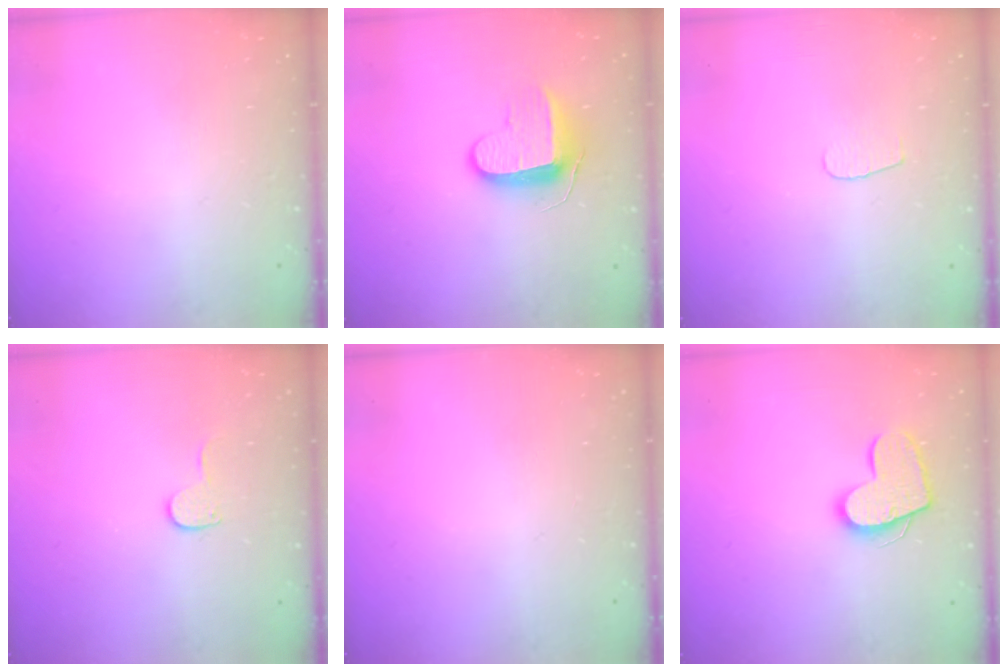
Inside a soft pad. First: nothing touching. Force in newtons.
{"total": 10.5, "press": 10.4, "slide": 1.2}
{"total": 3.5, "press": 3.5, "slide": 0.4}
{"total": 6.4, "press": 6.4, "slide": 0.5}
{"total": 0.0}
{"total": 13.9, "press": 13.8, "slide": 1.1}